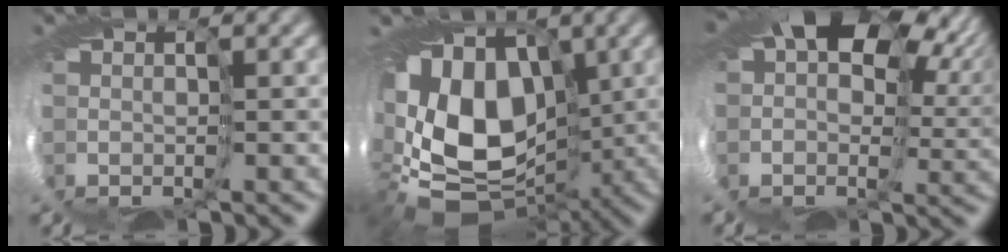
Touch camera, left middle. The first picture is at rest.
{"total": 13.1, "force": [-0.4, 9.8, 8.7], "torque": [-0.178, -0.014, -0.006]}
{"total": 15.5, "force": [5.6, 10.1, 10.3], "torque": [-0.190, 0.030, 0.089]}